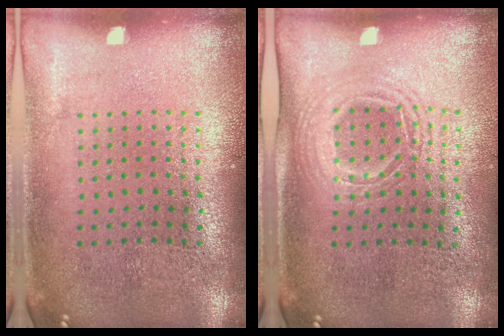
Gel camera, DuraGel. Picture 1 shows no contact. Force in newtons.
{"total": 1.5, "press": 1.3, "slide": 0.8}